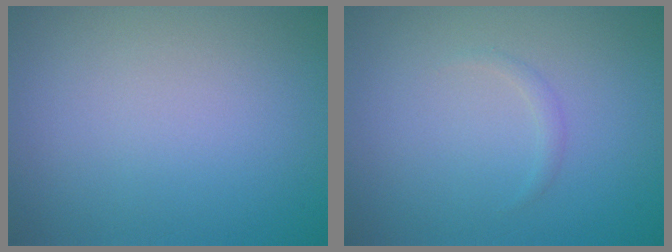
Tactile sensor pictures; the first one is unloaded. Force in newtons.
{"total": 0.6, "press": 0.6, "slide": 0.0}